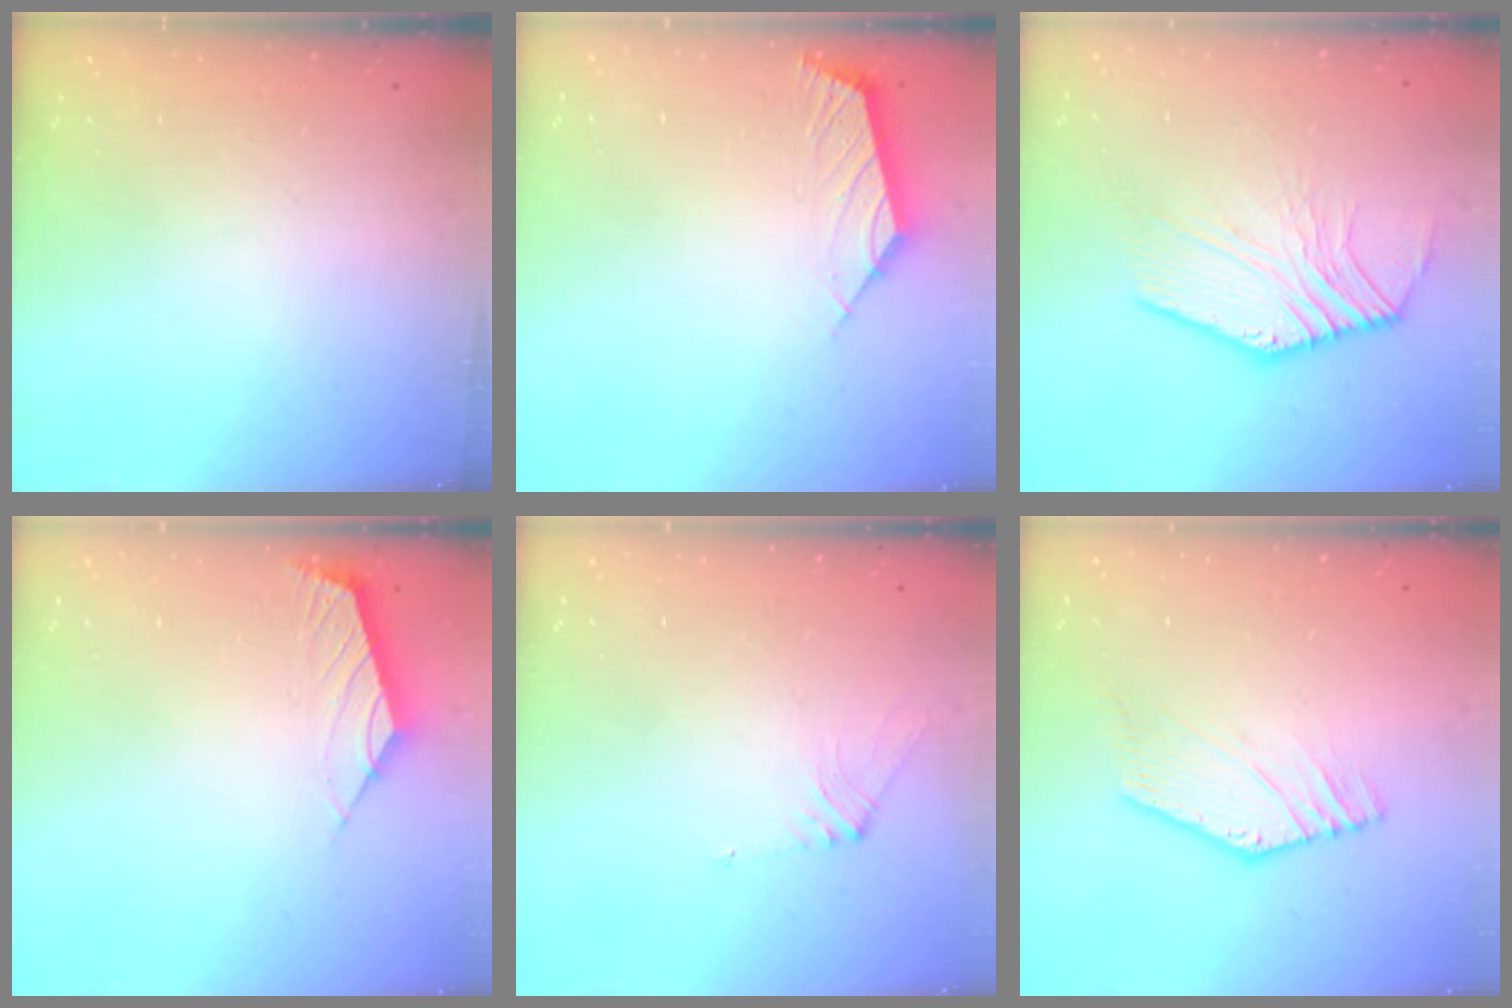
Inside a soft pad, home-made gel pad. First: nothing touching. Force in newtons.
{"total": 3.0, "press": 2.9, "slide": 0.8}
{"total": 6.3, "press": 6.1, "slide": 1.3}
{"total": 2.3, "press": 2.2, "slide": 0.5}
{"total": 2.2, "press": 2.1, "slide": 0.6}
{"total": 0.9, "press": 0.4, "slide": 0.8}